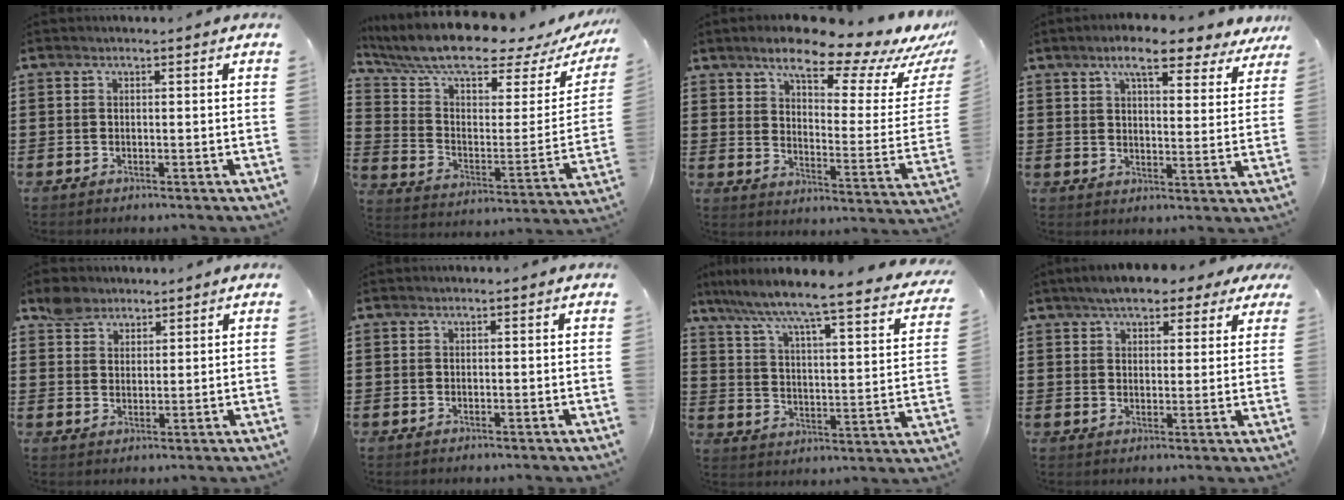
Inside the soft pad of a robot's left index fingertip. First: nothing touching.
{"total": 10.3, "force": [8.6, 1.8, 5.5], "torque": [-0.127, -0.061, 0.146]}
{"total": 12.4, "force": [10.0, 3.1, 6.6], "torque": [-0.122, -0.061, 0.168]}
{"total": 8.1, "force": [6.6, 1.8, 4.5], "torque": [-0.090, -0.014, 0.114]}
{"total": 3.8, "force": [3.0, 2.4, 0.4], "torque": [-0.020, 0.010, 0.058]}
{"total": 0.0}
{"total": 4.6, "force": [3.9, -0.7, 2.4], "torque": [-0.071, -0.050, 0.051]}
{"total": 5.4, "force": [4.6, 1.9, 2.3], "torque": [-0.052, 0.001, 0.082]}